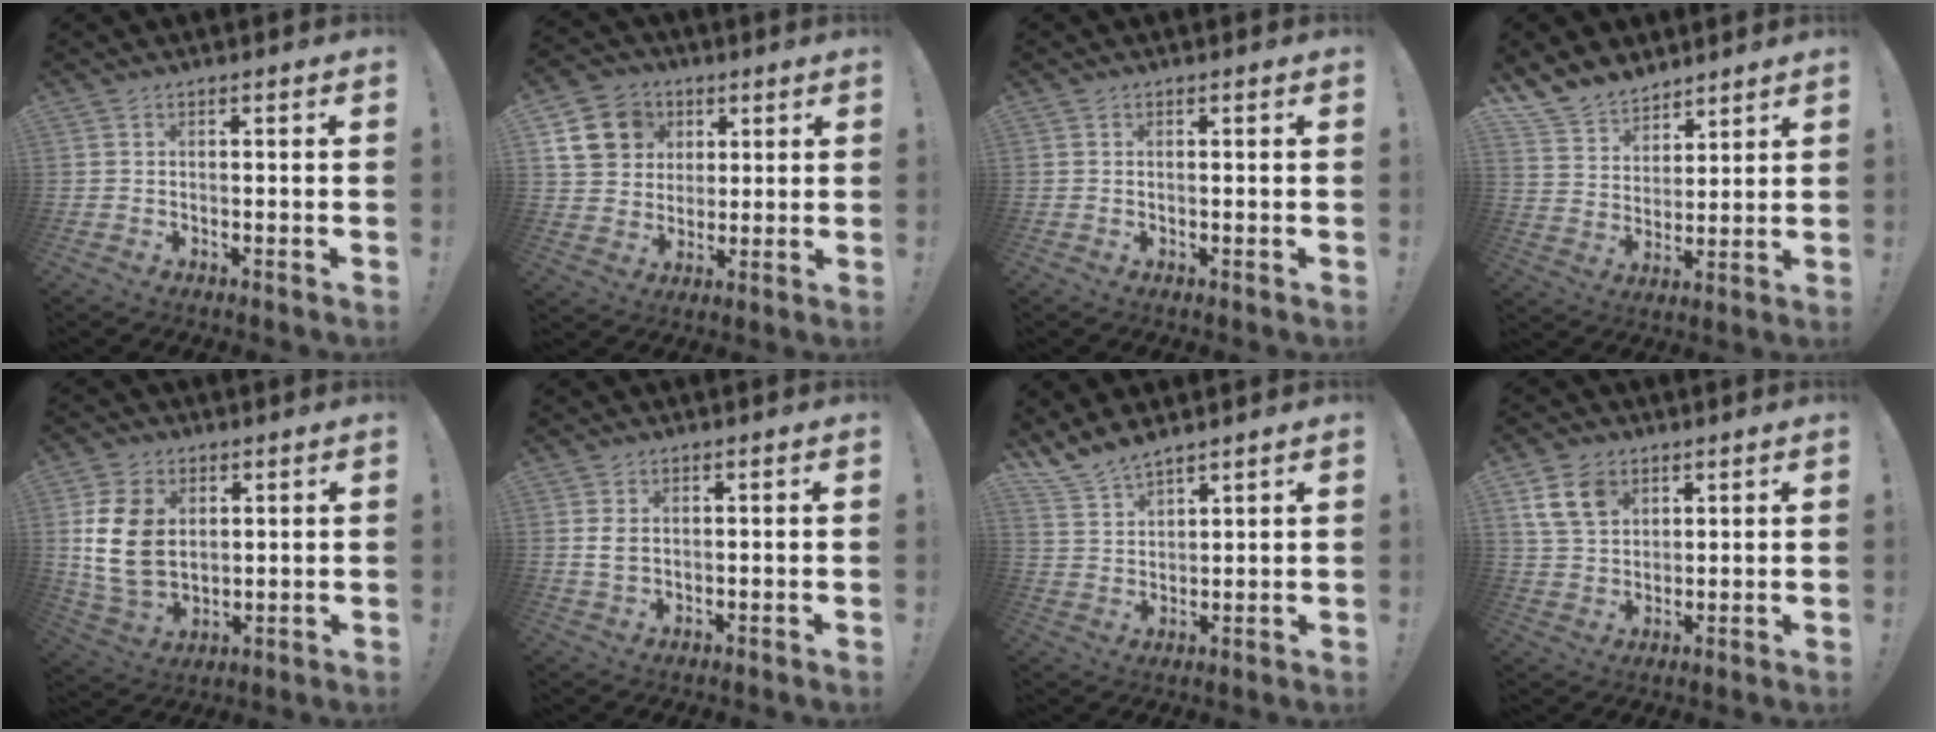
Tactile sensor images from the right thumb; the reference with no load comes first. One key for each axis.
{"total": 13.8, "fx": 4.6, "fy": 12.0, "fz": 5.2, "tx": -0.069, "ty": -0.012, "tz": 0.097}
{"total": 0.0}
{"total": 10.2, "fx": 8.6, "fy": 5.3, "fz": 1.1, "tx": -0.035, "ty": -0.070, "tz": 0.172}
{"total": 14.8, "fx": 3.1, "fy": 11.2, "fz": 9.3, "tx": -0.181, "ty": -0.017, "tz": 0.060}
{"total": 3.1, "fx": 0.8, "fy": 2.0, "fz": 2.3, "tx": -0.042, "ty": -0.003, "tz": 0.013}
{"total": 7.0, "fx": 6.5, "fy": 2.1, "fz": 1.8, "tx": -0.050, "ty": -0.043, "tz": 0.127}
{"total": 10.3, "fx": 5.3, "fy": 7.1, "fz": 5.2, "tx": -0.094, "ty": -0.011, "tz": 0.107}